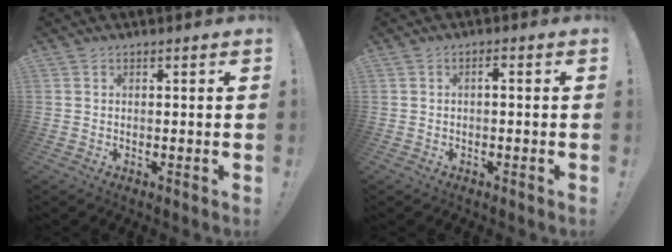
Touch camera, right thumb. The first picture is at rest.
{"total": 1.4, "force": [-0.8, 0.2, 1.2], "torque": [-0.029, 0.009, -0.014]}